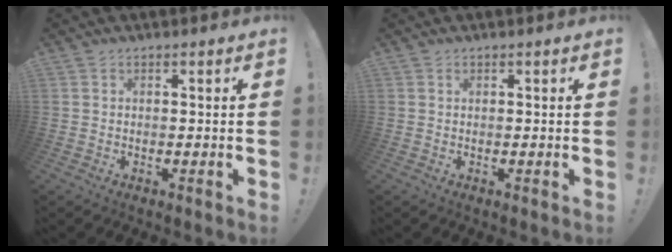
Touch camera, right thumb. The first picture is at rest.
{"total": 0.0}